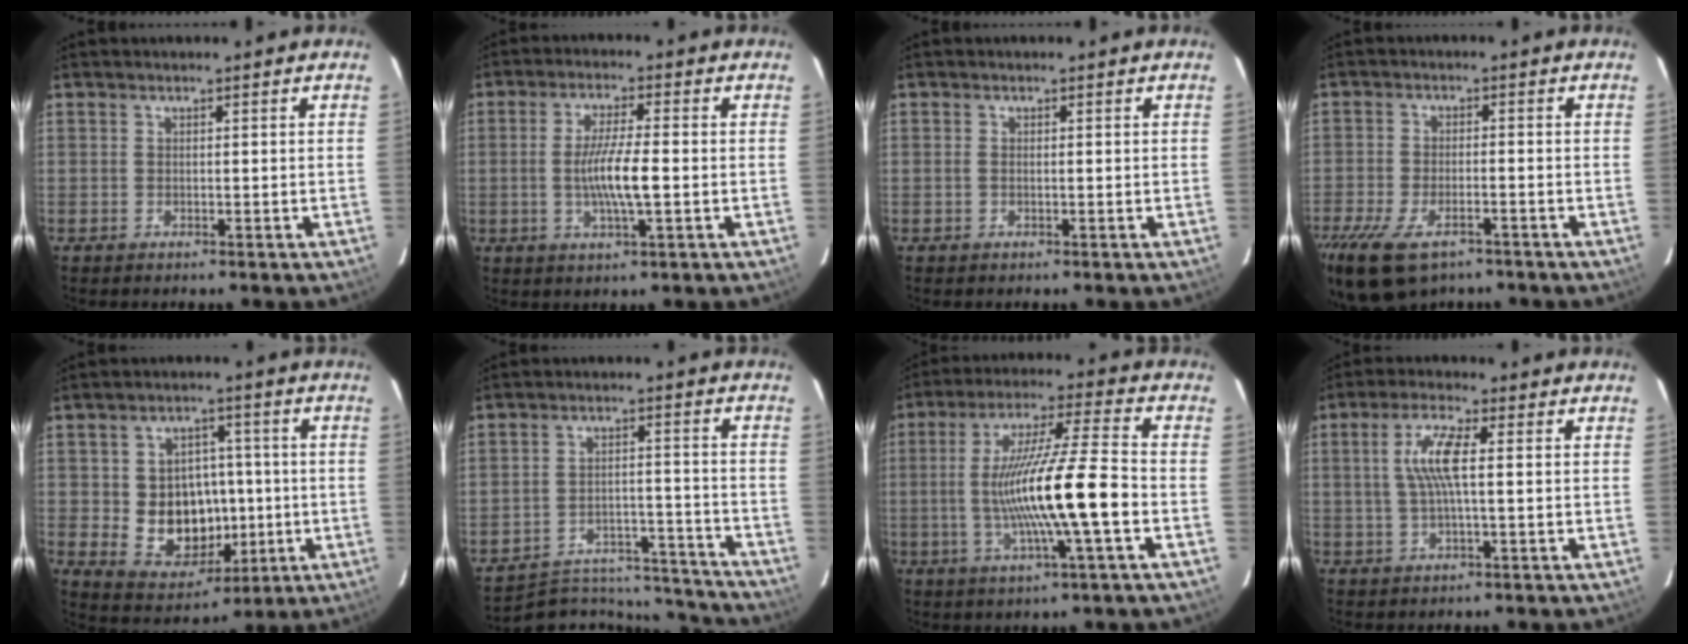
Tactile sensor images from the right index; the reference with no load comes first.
{"total": 7.5, "force": [-1.1, 0.7, 7.4], "torque": [-0.139, -0.005, -0.020]}
{"total": 0.5, "force": [0.0, 0.3, 0.4], "torque": [-0.011, 0.000, -0.002]}
{"total": 13.8, "force": [-9.4, 6.1, 8.0], "torque": [-0.193, -0.038, -0.161]}
{"total": 12.1, "force": [-1.1, 10.1, 6.7], "torque": [-0.137, 0.006, 0.007]}
{"total": 17.3, "force": [-16.6, 4.3, 2.5], "torque": [-0.053, 0.035, -0.221]}
{"total": 16.2, "force": [-3.0, -0.1, 16.0], "torque": [-0.291, -0.007, -0.050]}
{"total": 6.9, "force": [0.8, 1.0, 6.8], "torque": [-0.134, 0.006, 0.017]}